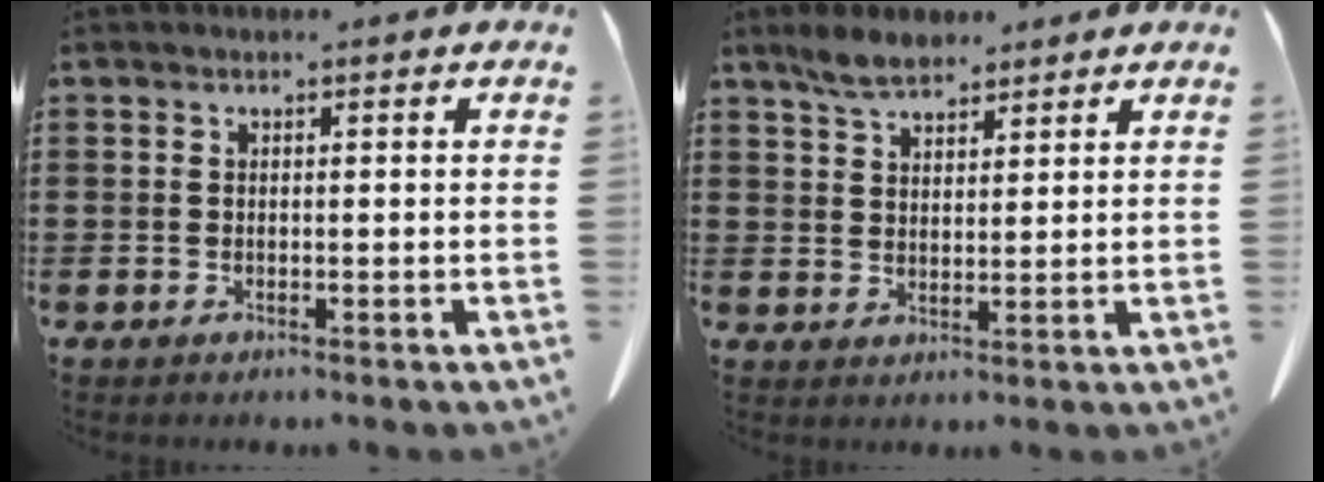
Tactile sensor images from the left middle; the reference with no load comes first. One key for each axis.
{"total": 4.4, "fx": 3.6, "fy": 1.5, "fz": 2.1, "tx": -0.050, "ty": -0.001, "tz": 0.068}